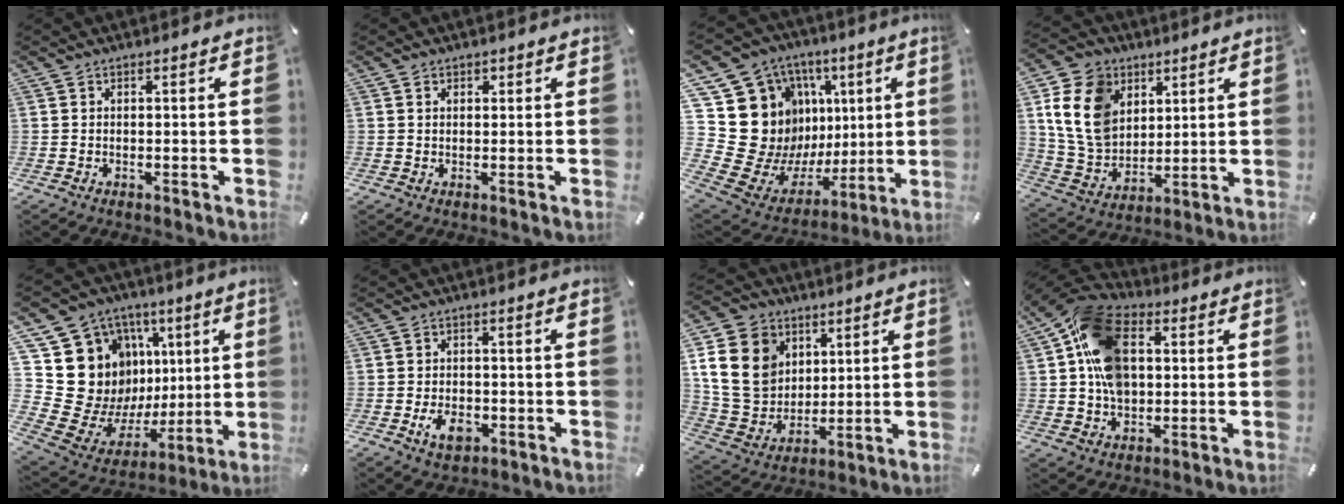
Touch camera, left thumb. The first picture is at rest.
{"total": 1.3, "force": [0.4, 1.1, 0.4], "torque": [-0.001, 0.002, 0.004]}
{"total": 22.4, "force": [4.7, 19.1, 10.6], "torque": [-0.162, -0.081, 0.149]}
{"total": 15.3, "force": [5.4, 11.9, 7.9], "torque": [-0.192, -0.003, 0.105]}
{"total": 19.2, "force": [4.2, 17.5, 6.6], "torque": [-0.103, -0.072, 0.130]}
{"total": 5.9, "force": [-2.1, 3.8, 3.9], "torque": [-0.074, 0.003, -0.039]}
{"total": 16.5, "force": [4.7, 13.9, 7.6], "torque": [-0.166, -0.011, 0.091]}
{"total": 17.6, "force": [3.1, 12.8, 11.7], "torque": [-0.240, 0.004, 0.060]}